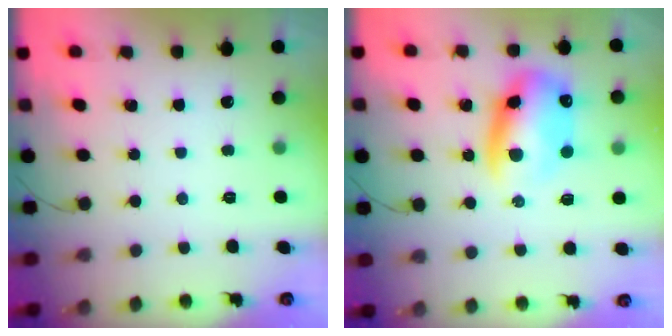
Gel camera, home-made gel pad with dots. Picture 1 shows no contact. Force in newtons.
{"total": 12.4, "press": 11.9, "slide": 3.2}